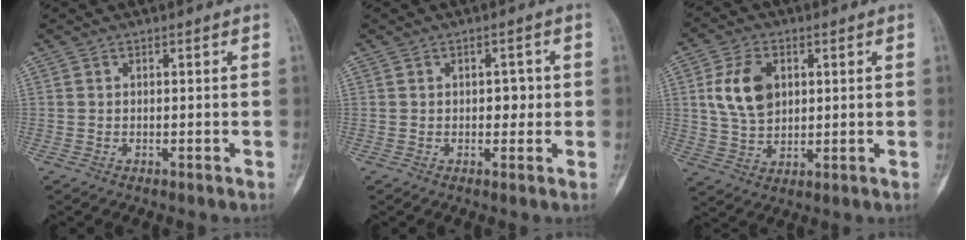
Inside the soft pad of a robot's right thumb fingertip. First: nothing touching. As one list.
[{"total": 2.6, "force": [0.1, 1.8, 1.9], "torque": [-0.005, 0.002, -0.002]}, {"total": 9.6, "force": [2.3, 6.4, 6.8], "torque": [-0.117, -0.005, 0.049]}]